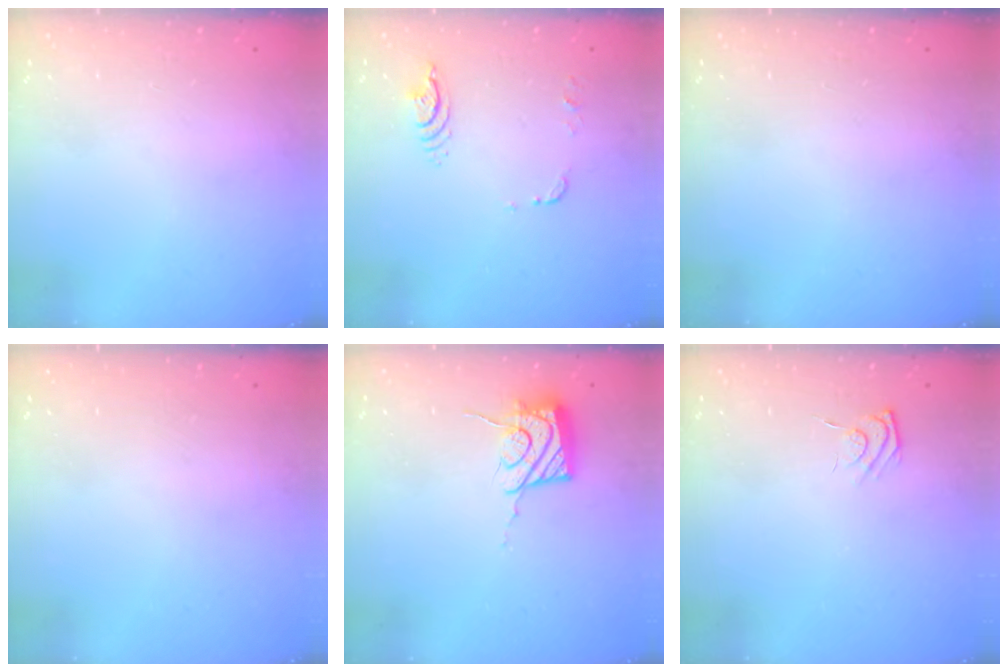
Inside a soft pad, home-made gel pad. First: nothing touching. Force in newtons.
{"total": 6.7, "press": 6.7, "slide": 0.5}
{"total": 0.0}
{"total": 0.0}
{"total": 12.2, "press": 12.0, "slide": 1.8}
{"total": 4.9, "press": 4.7, "slide": 1.1}